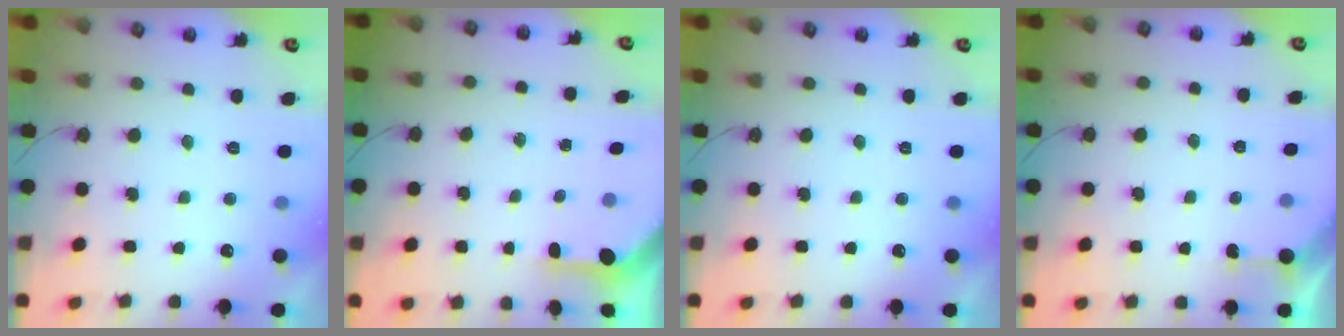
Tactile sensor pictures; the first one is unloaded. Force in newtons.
{"total": 2.9, "press": 2.9, "slide": 0.2}
{"total": 0.0}
{"total": 2.7, "press": 2.7, "slide": 0.2}